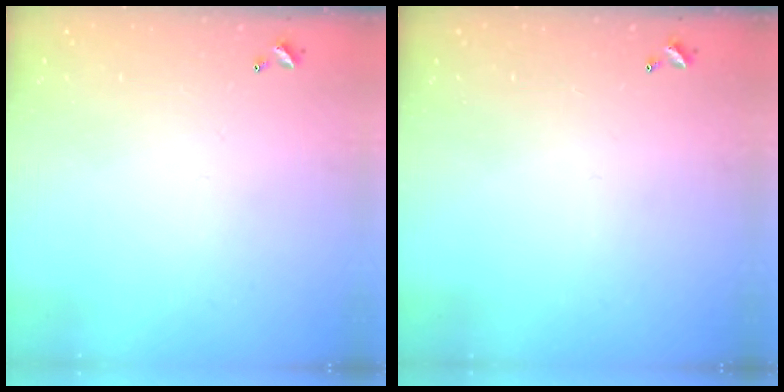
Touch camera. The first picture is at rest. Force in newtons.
{"total": 0.0}